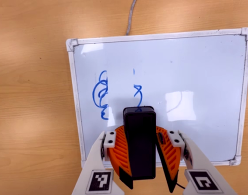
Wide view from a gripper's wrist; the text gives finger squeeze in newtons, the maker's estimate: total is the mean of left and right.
{"total": 9.9, "left": 10.5, "right": 9.4}